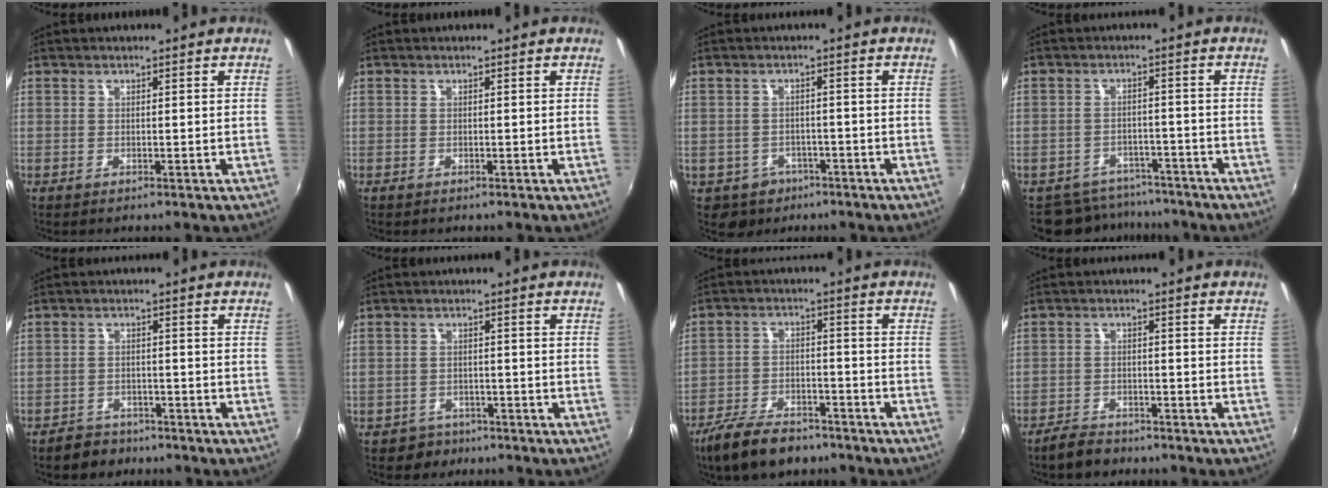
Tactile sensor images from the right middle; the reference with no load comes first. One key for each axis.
{"total": 0.0}
{"total": 5.2, "fx": -2.7, "fy": 4.4, "fz": 0.8, "tx": -0.032, "ty": 0.004, "tz": -0.031}
{"total": 8.2, "fx": -7.2, "fy": 3.7, "fz": 0.8, "tx": -0.024, "ty": 0.012, "tz": -0.099}
{"total": 4.6, "fx": -3.8, "fy": 2.6, "fz": 0.6, "tx": -0.025, "ty": 0.007, "tz": -0.061}
{"total": 3.9, "fx": -2.6, "fy": 2.9, "fz": 0.0, "tx": -0.015, "ty": 0.004, "tz": -0.043}
{"total": 11.5, "fx": -8.8, "fy": 4.9, "fz": 5.6, "tx": -0.133, "ty": -0.006, "tz": -0.150}
{"total": 4.5, "fx": -3.9, "fy": 1.9, "fz": 1.1, "tx": -0.040, "ty": 0.000, "tz": -0.069}